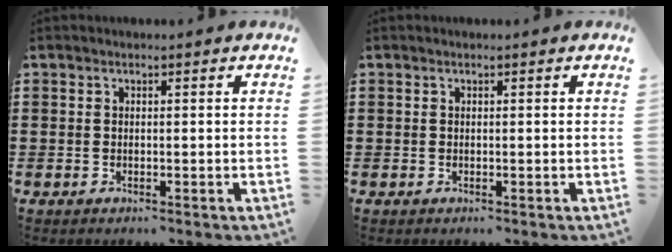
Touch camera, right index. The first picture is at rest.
{"total": 0.0}